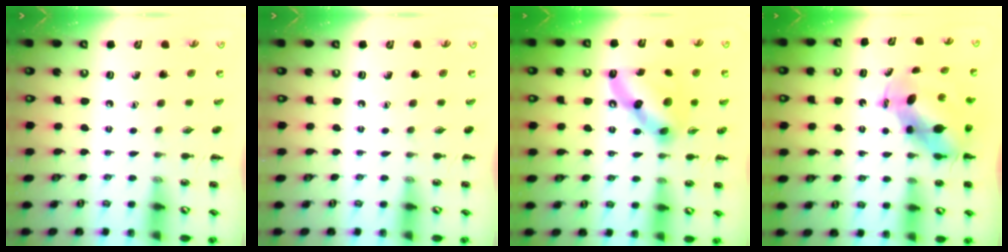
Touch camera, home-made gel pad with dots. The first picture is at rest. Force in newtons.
{"total": 0.0}
{"total": 13.1, "press": 13.0, "slide": 1.4}
{"total": 7.9, "press": 7.7, "slide": 1.7}